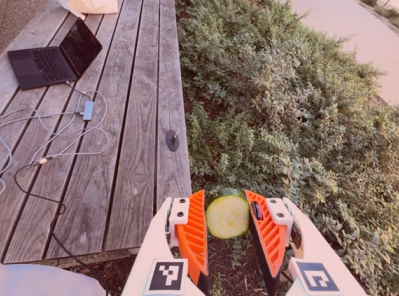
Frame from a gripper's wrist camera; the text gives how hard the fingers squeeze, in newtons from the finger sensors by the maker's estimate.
{"total": 9.5, "left": 9.4, "right": 9.5}